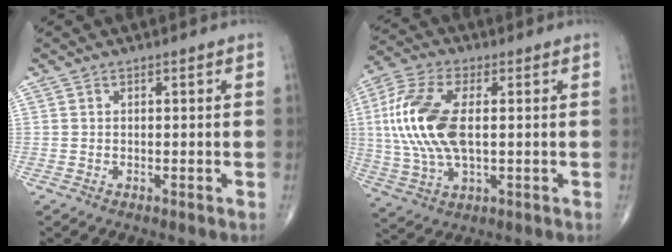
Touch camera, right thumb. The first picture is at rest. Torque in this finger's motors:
{"motor_torque": [0.82, 1.50, 1.27, -0.14, 0.63]}